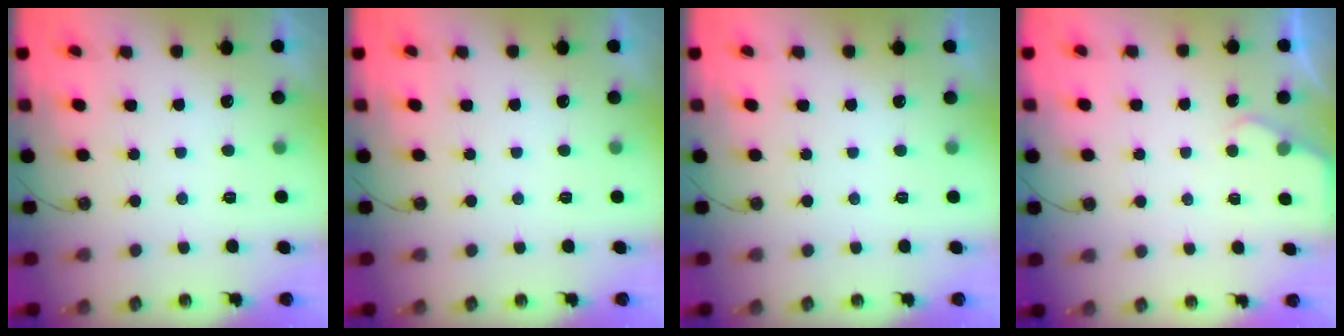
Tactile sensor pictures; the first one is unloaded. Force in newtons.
{"total": 0.0}
{"total": 0.0}
{"total": 3.2, "press": 3.1, "slide": 0.3}